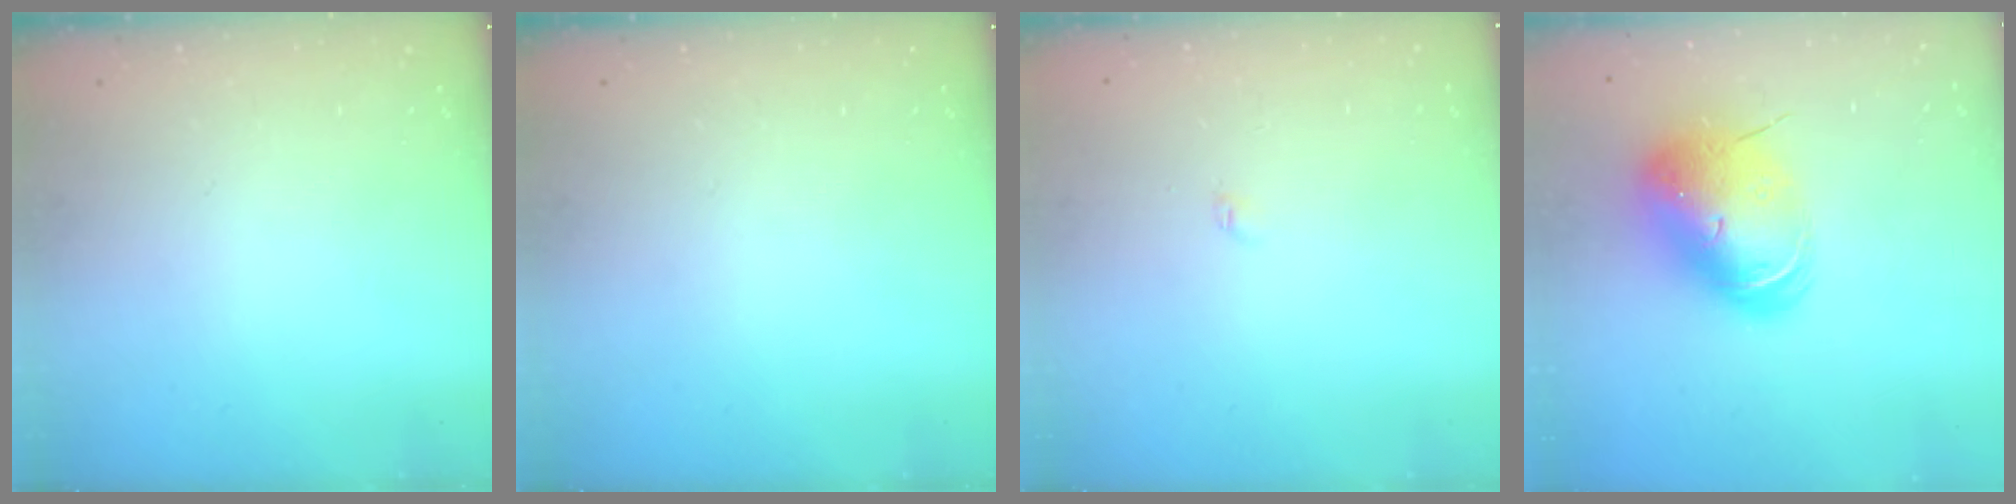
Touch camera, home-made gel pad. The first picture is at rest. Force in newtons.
{"total": 0.0}
{"total": 2.1, "press": 2.0, "slide": 0.3}
{"total": 17.8, "press": 17.5, "slide": 3.2}